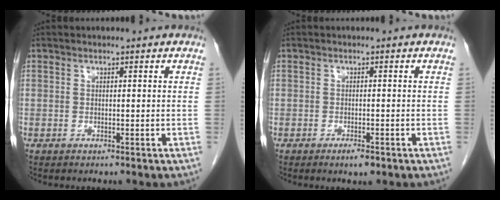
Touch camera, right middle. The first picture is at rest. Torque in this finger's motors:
{"motor_torque": [0.32, -0.27, -0.02, 0.03]}